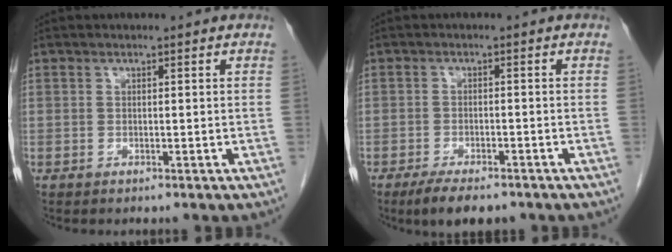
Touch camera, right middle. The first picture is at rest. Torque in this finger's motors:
{"motor_torque": [0.55, -0.36, 0.04, 0.04]}